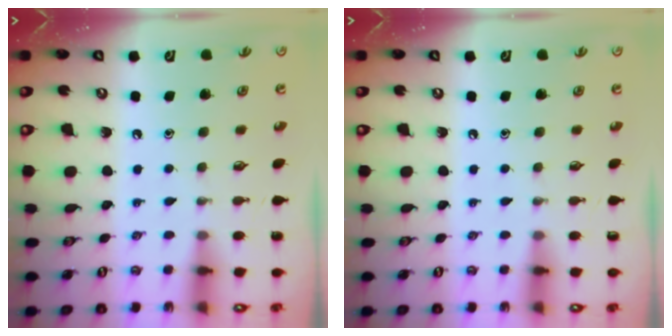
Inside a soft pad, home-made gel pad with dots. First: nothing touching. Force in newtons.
{"total": 0.0}